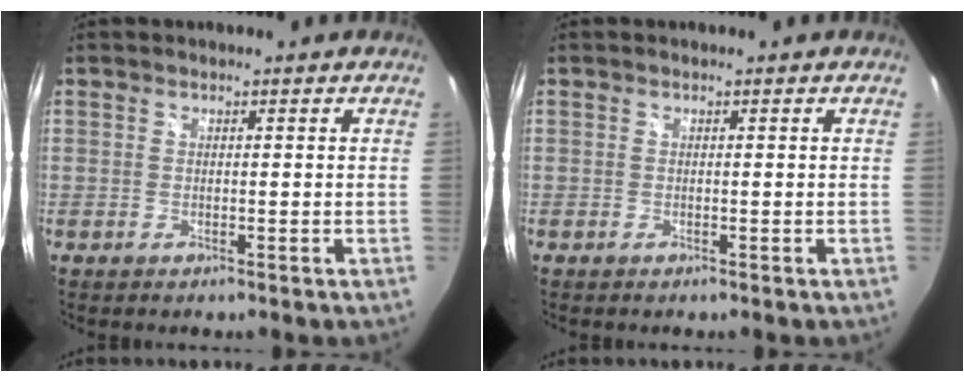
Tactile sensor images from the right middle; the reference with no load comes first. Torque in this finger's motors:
{"motor_torque": [0.07, -0.83, -0.01, 0.03]}